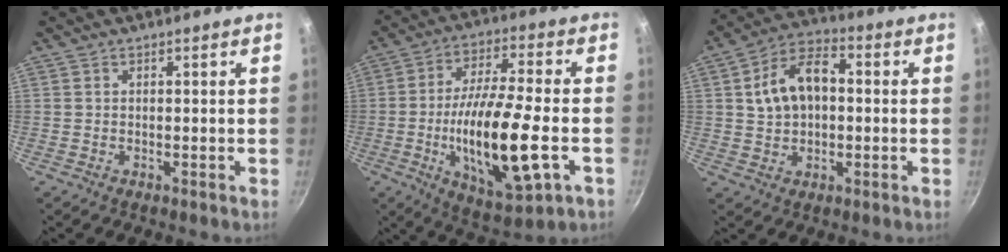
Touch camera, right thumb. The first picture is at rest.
{"total": 20.0, "force": [-4.8, 6.0, 18.5], "torque": [-0.330, 0.010, -0.082]}
{"total": 11.8, "force": [1.3, 7.6, 8.9], "torque": [-0.136, 0.030, 0.015]}